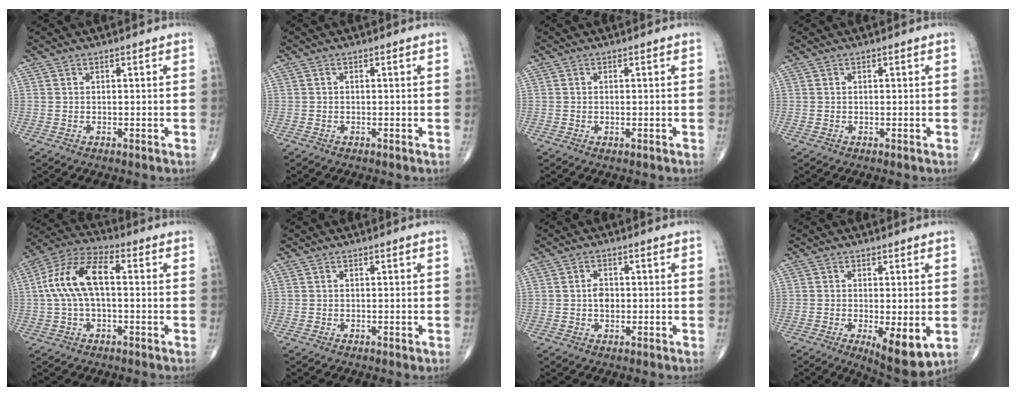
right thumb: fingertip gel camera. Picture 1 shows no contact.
{"total": 0.0}
{"total": 0.7, "force": [-0.2, 0.3, 0.6], "torque": [-0.014, -0.001, -0.003]}
{"total": 0.0}
{"total": 12.5, "force": [0.7, 6.1, 10.9], "torque": [-0.225, 0.040, 0.005]}
{"total": 0.6, "force": [-0.2, 0.3, 0.5], "torque": [-0.007, -0.001, -0.005]}
{"total": 2.8, "force": [-0.1, 2.0, 2.0], "torque": [-0.026, 0.004, -0.003]}
{"total": 9.2, "force": [-2.4, 3.1, 8.3], "torque": [-0.123, -0.022, -0.031]}